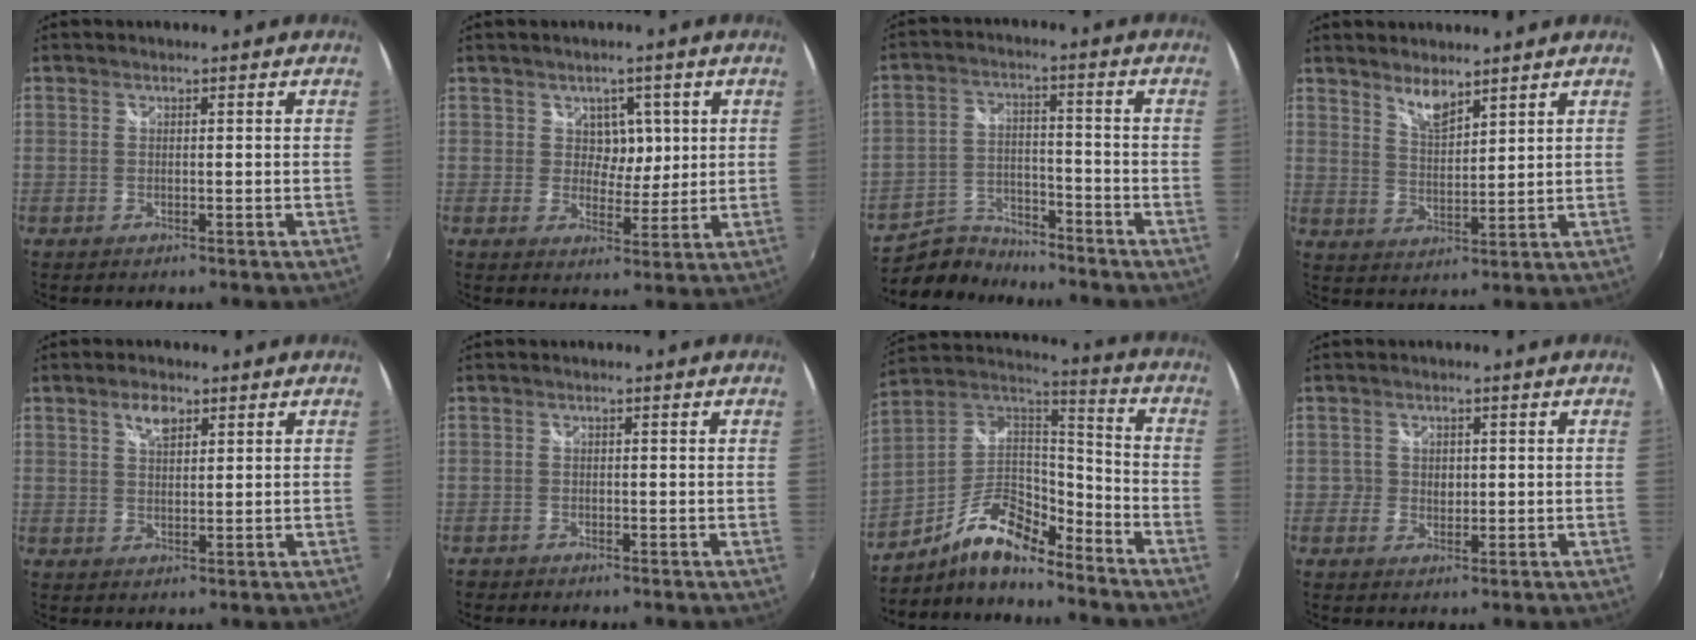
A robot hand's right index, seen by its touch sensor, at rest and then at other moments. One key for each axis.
{"total": 4.5, "fx": 1.5, "fy": 3.8, "fz": 1.9, "tx": -0.021, "ty": 0.001, "tz": 0.026}
{"total": 8.5, "fx": -7.9, "fy": 2.9, "fz": 1.2, "tx": -0.045, "ty": 0.015, "tz": -0.143}
{"total": 4.9, "fx": 4.1, "fy": 1.0, "fz": 2.6, "tx": -0.044, "ty": -0.001, "tz": 0.076}
{"total": 3.7, "fx": 2.2, "fy": 1.7, "fz": 2.5, "tx": -0.041, "ty": 0.007, "tz": 0.039}
{"total": 0.9, "fx": -0.8, "fy": 0.5, "fz": -0.1, "tx": -0.004, "ty": 0.001, "tz": -0.015}
{"total": 14.0, "fx": -10.2, "fy": 4.5, "fz": 8.4, "tx": -0.170, "ty": 0.013, "tz": -0.193}
{"total": 2.3, "fx": 0.1, "fy": 2.2, "fz": 0.8, "tx": -0.013, "ty": 0.003, "tz": -0.001}